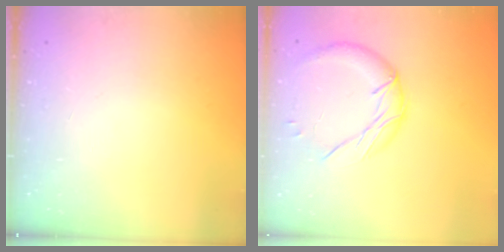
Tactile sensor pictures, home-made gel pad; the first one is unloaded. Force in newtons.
{"total": 11.5, "press": 11.5, "slide": 0.8}